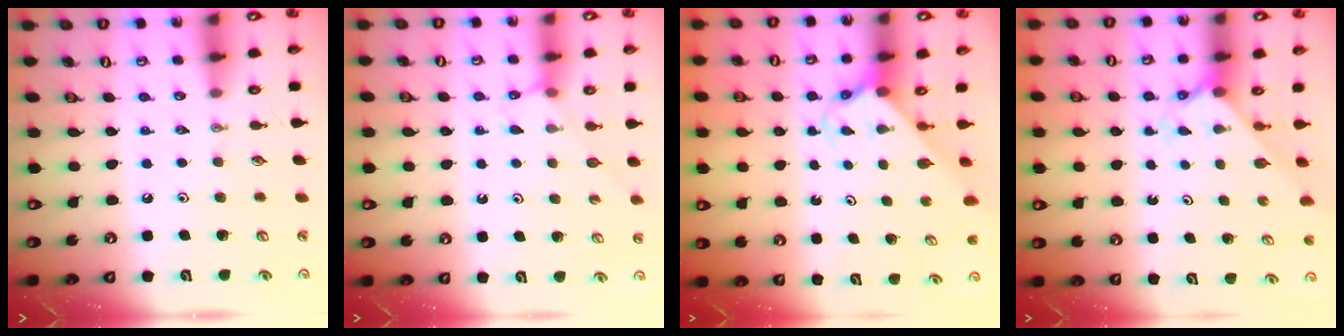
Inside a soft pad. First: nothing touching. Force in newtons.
{"total": 5.0, "press": 5.0, "slide": 0.4}
{"total": 2.2, "press": 2.2, "slide": 0.1}
{"total": 2.1, "press": 2.1, "slide": 0.2}